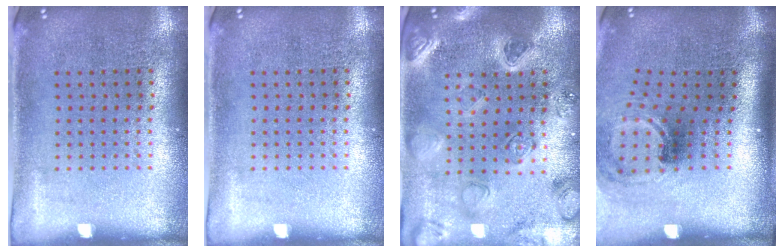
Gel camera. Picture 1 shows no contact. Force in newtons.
{"total": 0.0}
{"total": 2.2, "press": 2.2, "slide": 0.5}
{"total": 1.6, "press": 1.1, "slide": 1.2}